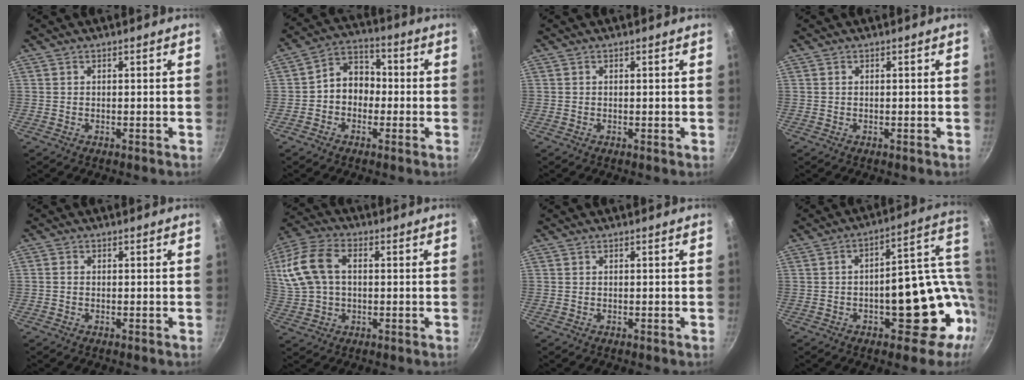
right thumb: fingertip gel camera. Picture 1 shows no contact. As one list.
[{"total": 8.0, "force": [-1.0, 6.5, 4.6], "torque": [-0.033, 0.031, -0.033]}, {"total": 0.0}, {"total": 0.0}, {"total": 0.8, "force": [-0.2, 0.7, 0.4], "torque": [-0.007, 0.004, -0.004]}, {"total": 13.9, "force": [2.3, 9.1, 10.3], "torque": [-0.216, 0.022, 0.037]}, {"total": 0.0}, {"total": 18.8, "force": [-1.5, 10.5, 15.5], "torque": [-0.132, 0.036, -0.001]}]